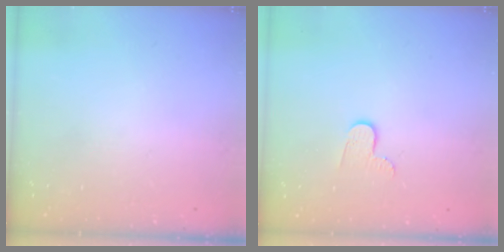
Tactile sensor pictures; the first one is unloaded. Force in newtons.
{"total": 4.6, "press": 4.6, "slide": 0.5}